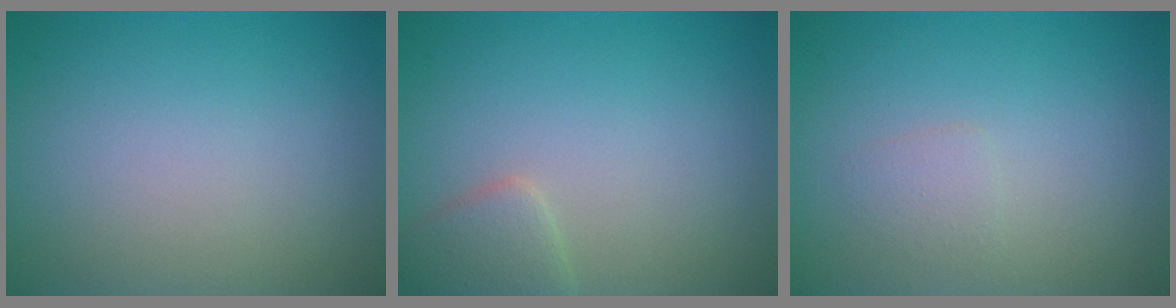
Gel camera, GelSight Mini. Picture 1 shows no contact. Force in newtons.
{"total": 2.3, "press": 2.3, "slide": 0.2}
{"total": 1.1, "press": 1.1, "slide": 0.0}